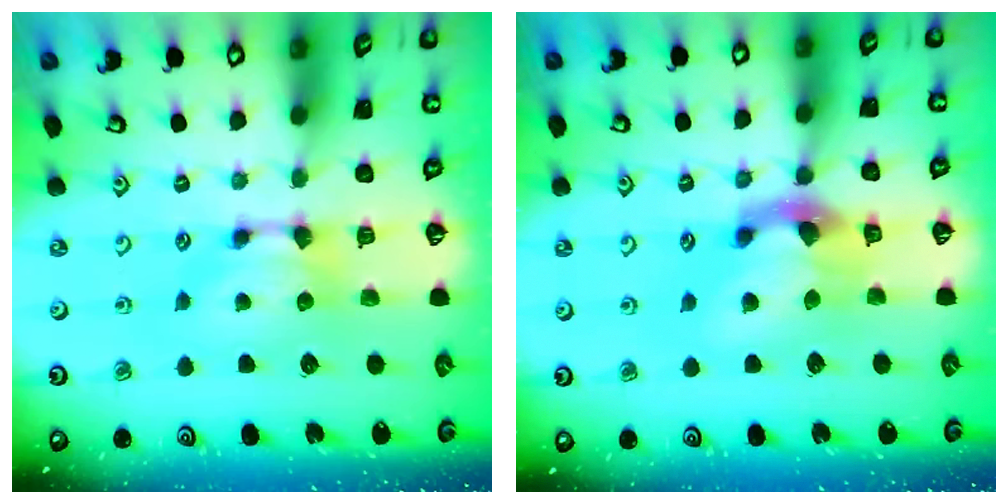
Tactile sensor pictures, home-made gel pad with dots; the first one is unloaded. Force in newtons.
{"total": 4.7, "press": 4.1, "slide": 2.1}